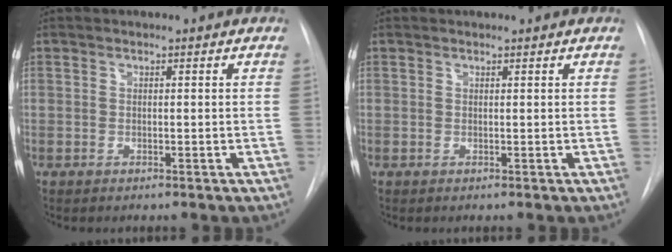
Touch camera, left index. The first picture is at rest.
{"total": 1.2, "force": [1.2, 0.2, 0.2], "torque": [-0.007, 0.018, 0.019]}